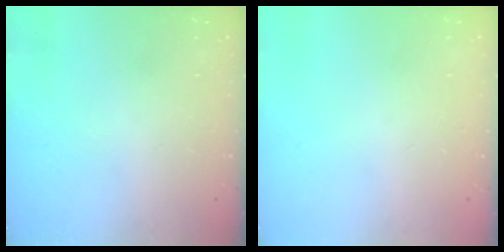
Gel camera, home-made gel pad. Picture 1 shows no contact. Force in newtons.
{"total": 0.0}